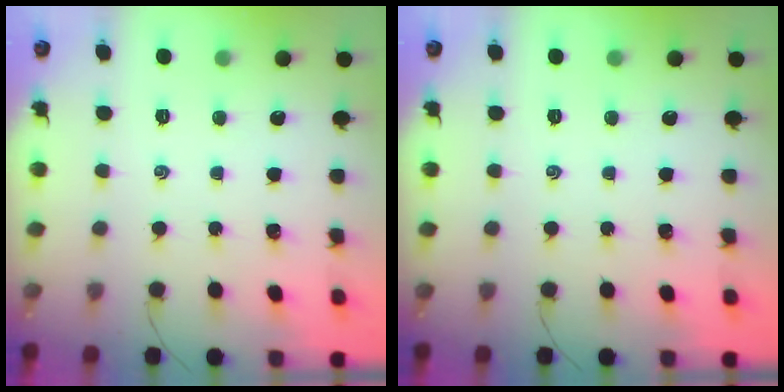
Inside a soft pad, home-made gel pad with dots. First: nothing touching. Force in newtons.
{"total": 0.0}